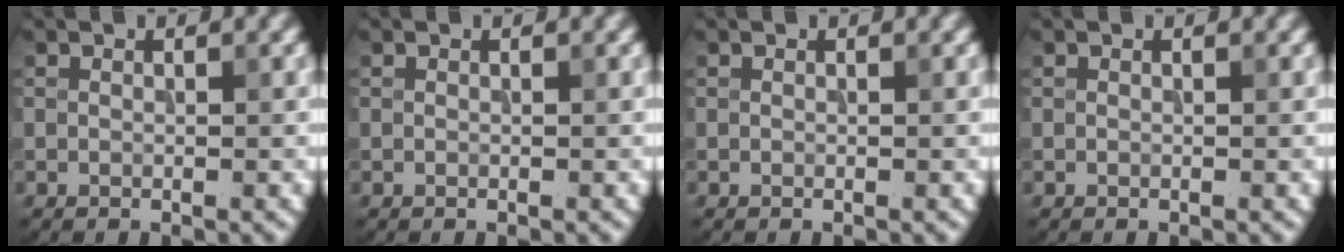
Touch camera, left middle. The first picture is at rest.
{"total": 0.0}
{"total": 0.0}
{"total": 0.0}